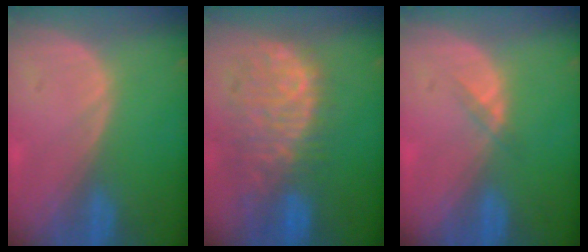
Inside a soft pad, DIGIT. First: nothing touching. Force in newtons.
{"total": 11.3, "press": 9.6, "slide": 5.8}
{"total": 1.4, "press": 1.1, "slide": 0.8}